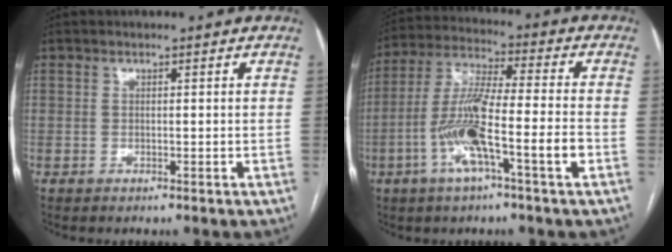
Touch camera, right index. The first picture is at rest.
{"total": 12.9, "force": [-4.4, 0.5, 12.1], "torque": [-0.238, 0.004, -0.086]}